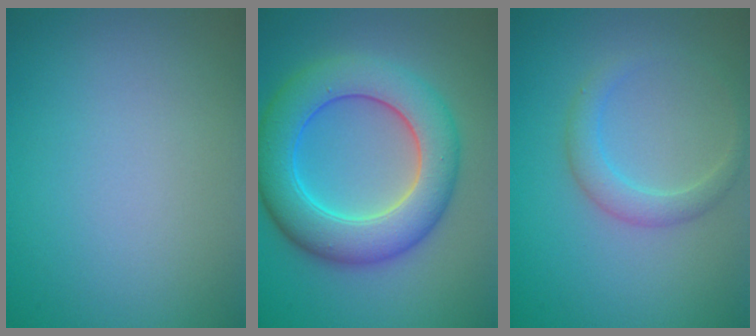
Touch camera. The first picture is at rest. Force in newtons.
{"total": 8.7, "press": 8.7, "slide": 0.3}
{"total": 2.2, "press": 2.2, "slide": 0.1}